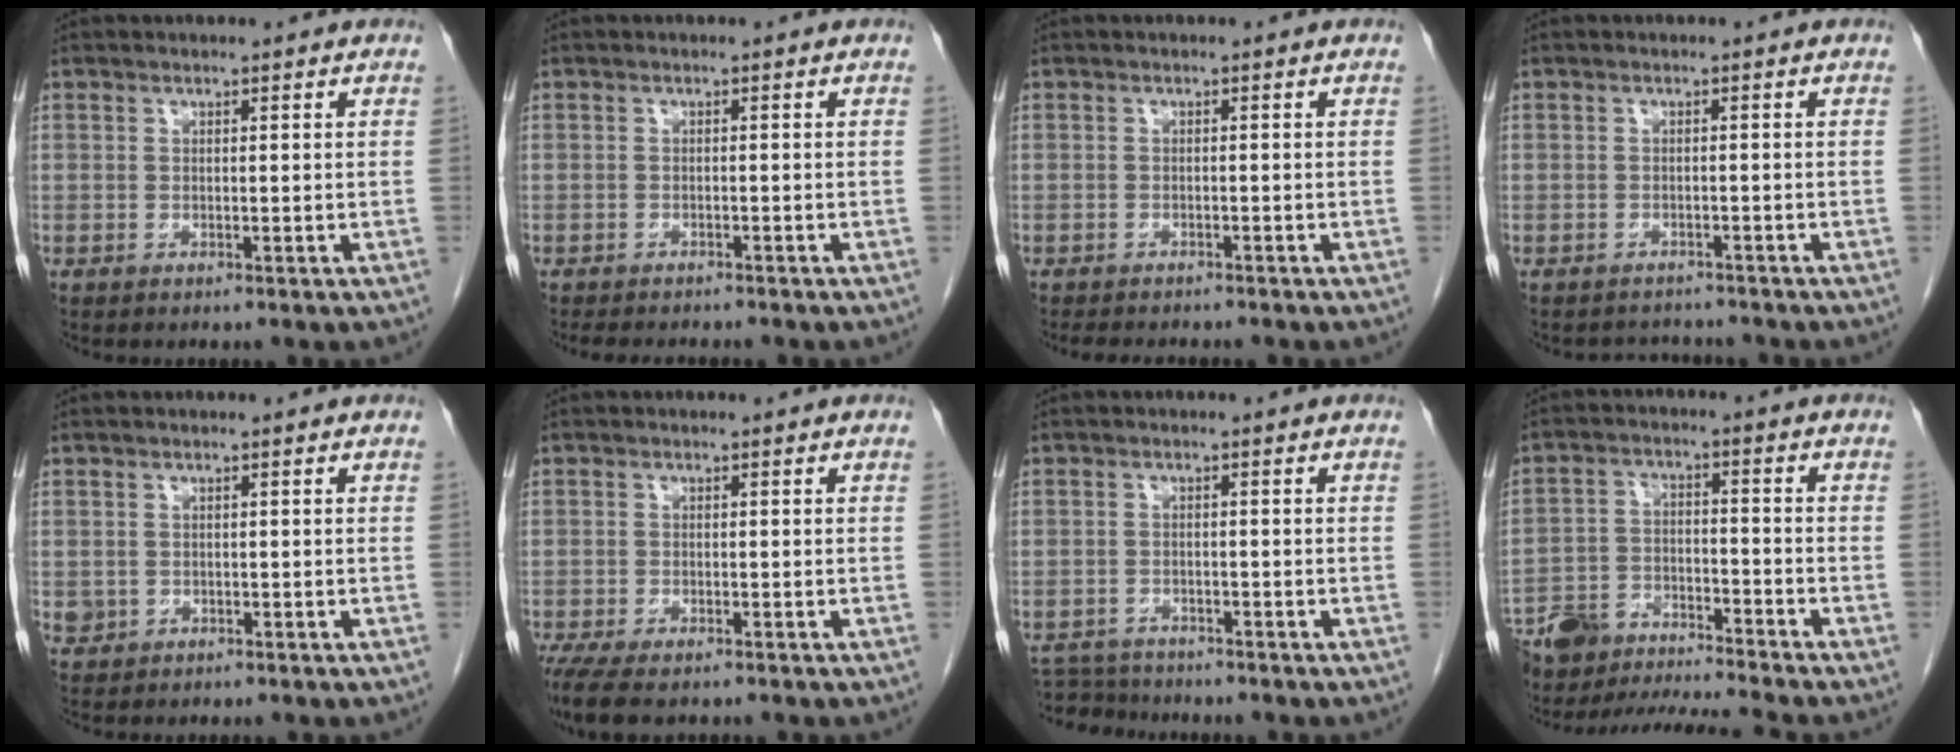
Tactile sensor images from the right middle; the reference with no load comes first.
{"total": 5.3, "force": [-4.8, 1.1, 2.1], "torque": [-0.025, -0.008, -0.069]}
{"total": 5.3, "force": [-4.7, 1.3, 2.1], "torque": [-0.028, -0.007, -0.066]}
{"total": 3.0, "force": [-2.8, 0.9, -0.4], "torque": [0.008, -0.003, -0.042]}
{"total": 1.5, "force": [-0.3, 1.4, 0.3], "torque": [-0.003, 0.004, 0.002]}
{"total": 7.1, "force": [-5.3, 2.5, 4.1], "torque": [-0.071, -0.016, -0.084]}
{"total": 4.6, "force": [-4.5, 1.1, -0.3], "torque": [0.007, -0.007, -0.077]}
{"total": 11.1, "force": [-10.8, -0.5, 2.4], "torque": [-0.042, 0.011, -0.191]}